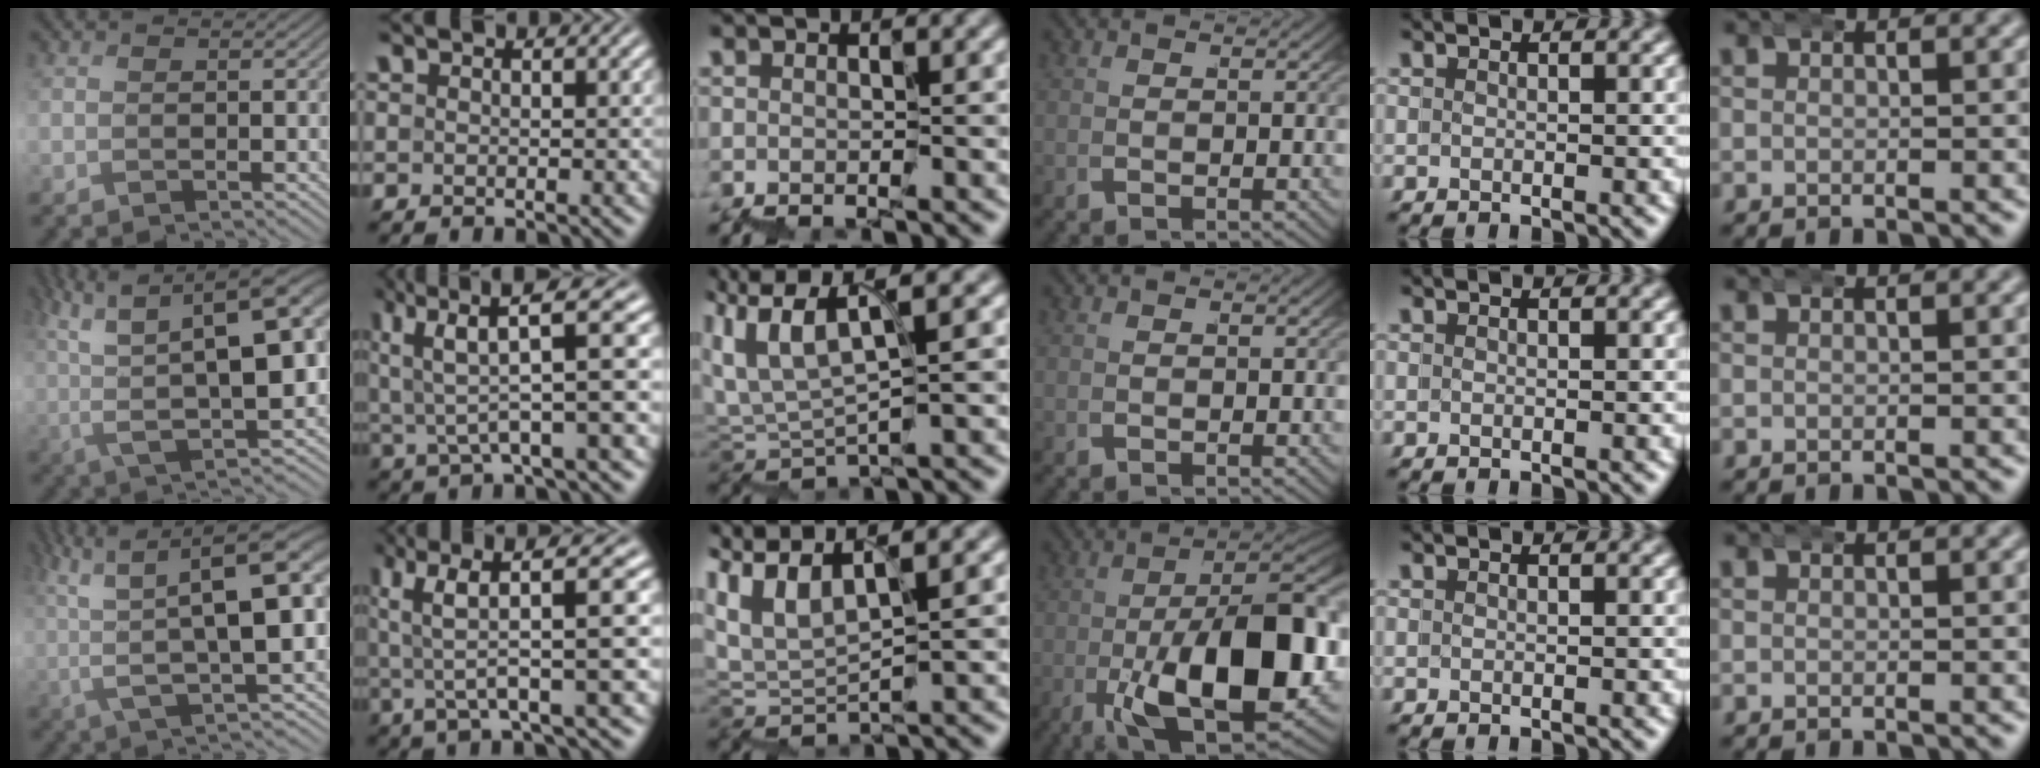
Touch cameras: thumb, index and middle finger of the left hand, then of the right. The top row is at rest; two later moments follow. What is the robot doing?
{"motion": "wrap", "object": "bubble wrap"}